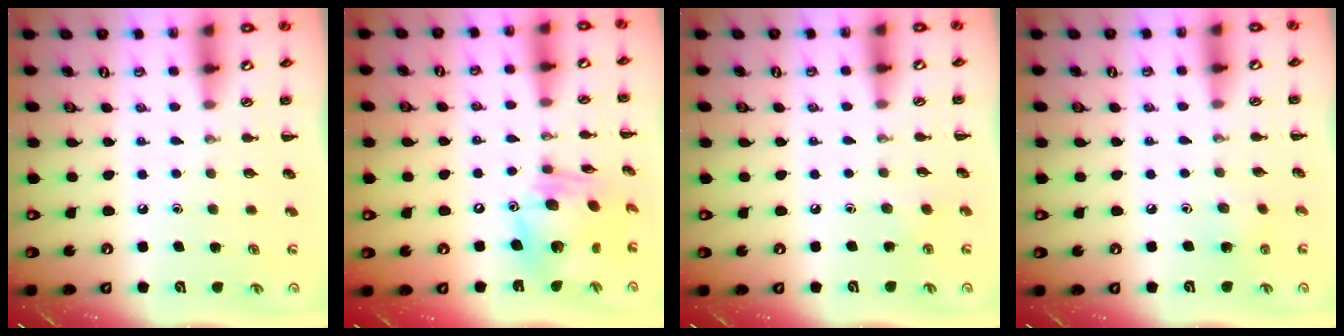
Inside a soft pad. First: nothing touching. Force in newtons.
{"total": 13.6, "press": 13.4, "slide": 2.5}
{"total": 2.1, "press": 2.0, "slide": 0.7}
{"total": 2.4, "press": 2.4, "slide": 0.6}